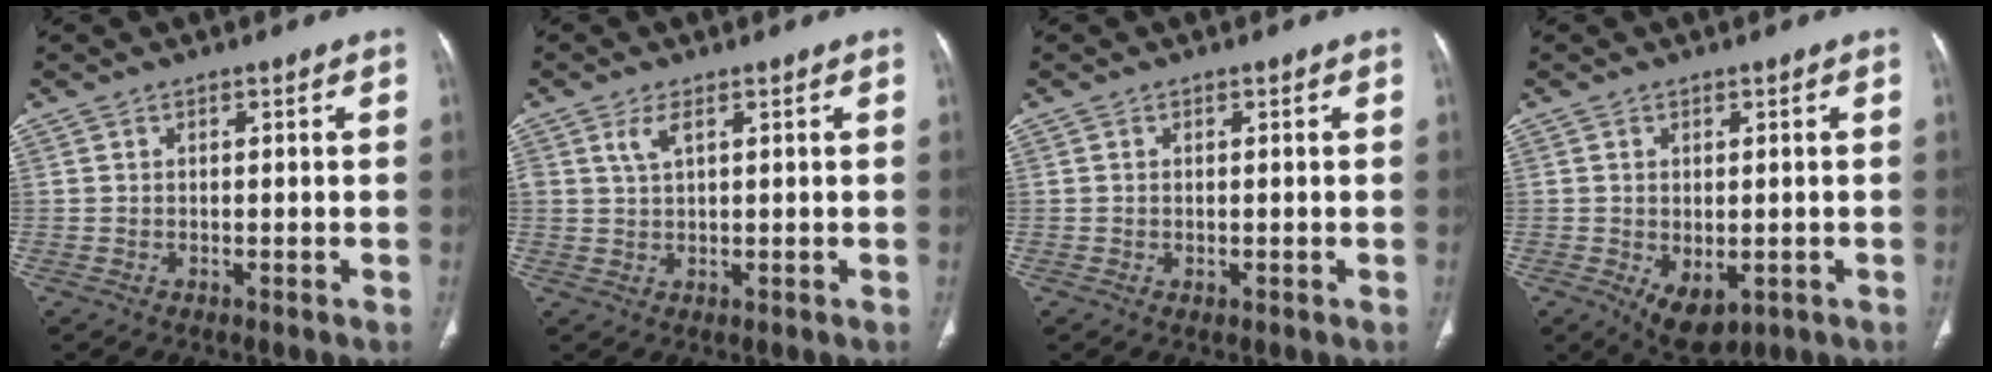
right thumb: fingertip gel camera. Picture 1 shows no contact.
{"total": 2.8, "force": [1.4, 1.1, 2.2], "torque": [-0.049, 0.000, 0.035]}
{"total": 0.5, "force": [-0.1, 0.3, 0.4], "torque": [-0.012, -0.003, 0.001]}
{"total": 6.8, "force": [-1.8, 4.1, 5.2], "torque": [-0.073, -0.009, -0.010]}